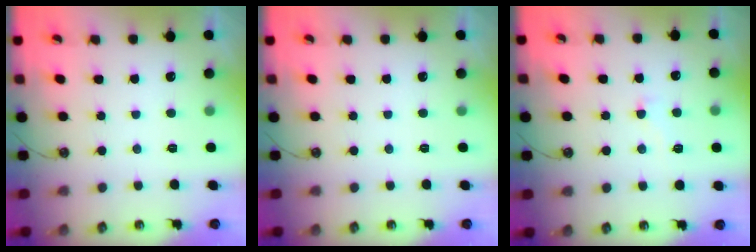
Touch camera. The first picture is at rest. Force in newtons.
{"total": 0.0}
{"total": 3.0, "press": 2.9, "slide": 0.7}